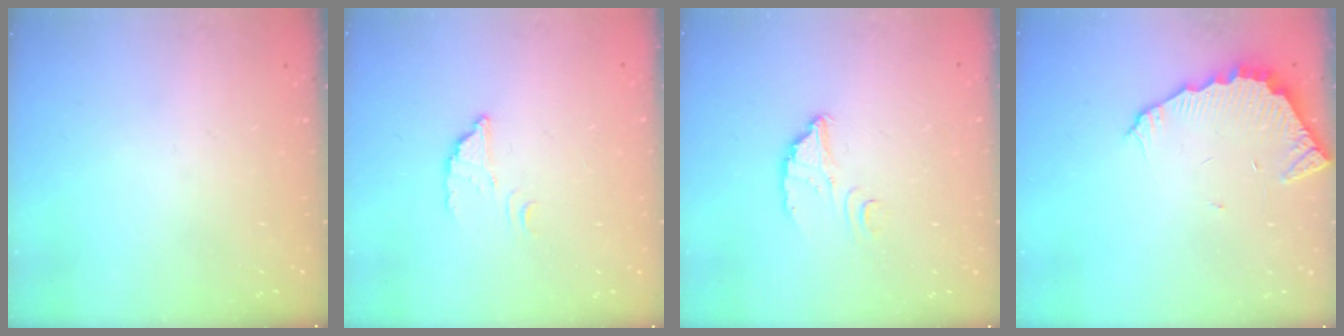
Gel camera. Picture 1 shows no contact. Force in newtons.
{"total": 2.5, "press": 2.5, "slide": 0.2}
{"total": 3.6, "press": 3.6, "slide": 0.3}
{"total": 3.3, "press": 3.3, "slide": 0.3}